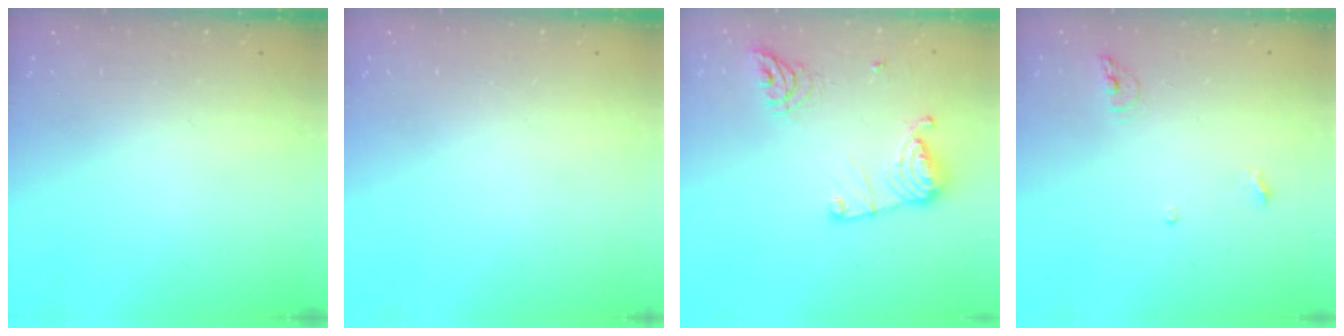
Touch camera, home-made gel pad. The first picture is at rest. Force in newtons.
{"total": 0.0}
{"total": 13.2, "press": 13.2, "slide": 1.2}
{"total": 6.8, "press": 6.6, "slide": 1.2}